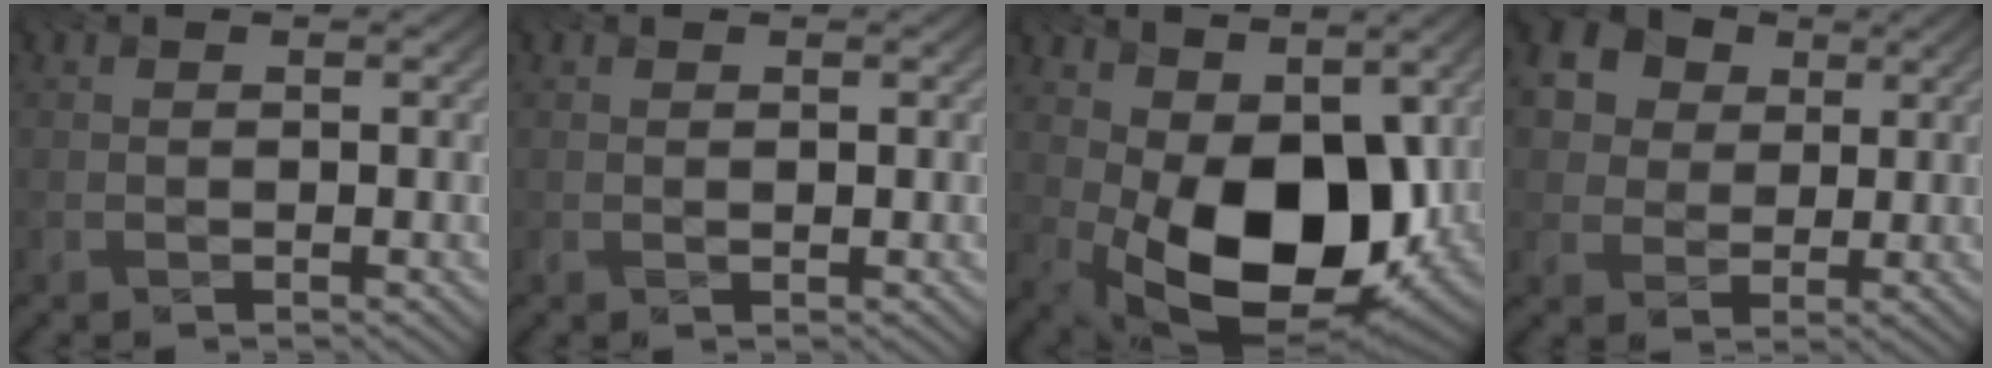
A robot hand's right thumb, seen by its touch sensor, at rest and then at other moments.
{"total": 0.0}
{"total": 15.6, "force": [0.5, 9.4, 12.4], "torque": [-0.202, -0.034, 0.027]}
{"total": 11.1, "force": [4.4, 9.1, 4.5], "torque": [-0.158, 0.024, 0.086]}